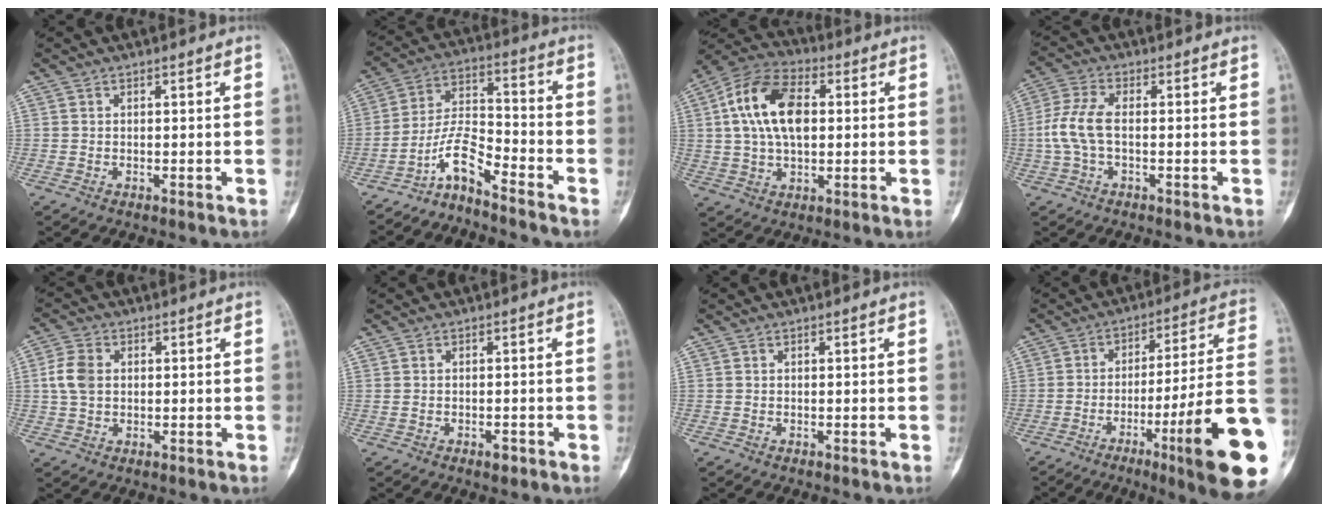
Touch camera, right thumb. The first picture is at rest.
{"total": 7.5, "force": [-6.1, 1.4, 4.1], "torque": [-0.084, 0.076, -0.127]}
{"total": 15.3, "force": [2.5, 8.9, 12.2], "torque": [-0.221, 0.019, 0.040]}
{"total": 7.0, "force": [-0.6, 3.3, 6.1], "torque": [-0.156, 0.016, -0.017]}
{"total": 5.6, "force": [0.6, 4.1, 3.8], "torque": [-0.080, 0.007, 0.010]}
{"total": 1.3, "force": [-0.8, 0.7, 0.8], "torque": [-0.012, 0.005, -0.015]}
{"total": 0.0}
{"total": 22.7, "force": [-7.9, 1.5, 21.2], "torque": [-0.255, 0.020, -0.117]}